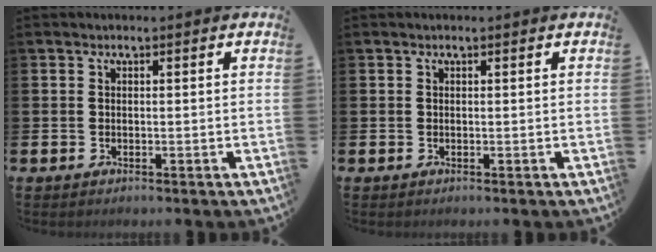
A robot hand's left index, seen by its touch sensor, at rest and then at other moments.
{"total": 0.0}